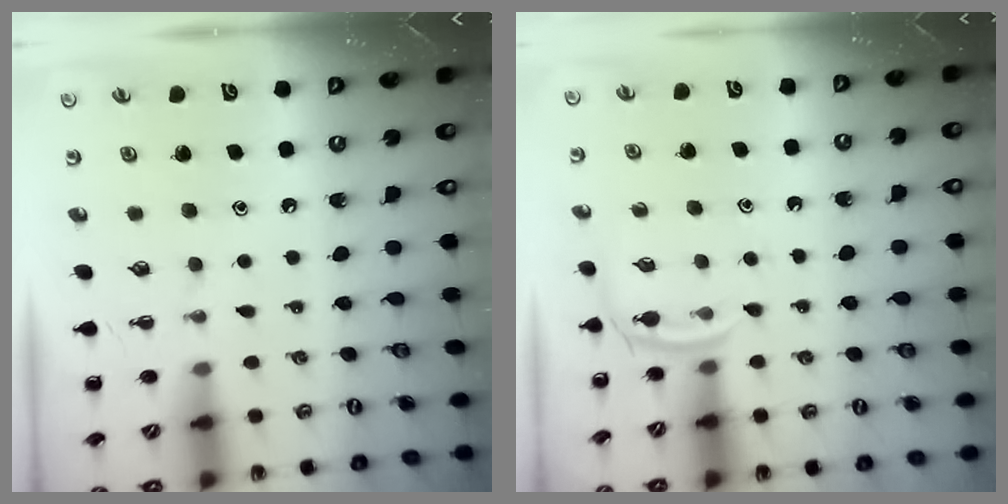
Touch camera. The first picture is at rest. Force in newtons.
{"total": 3.8, "press": 3.6, "slide": 1.2}